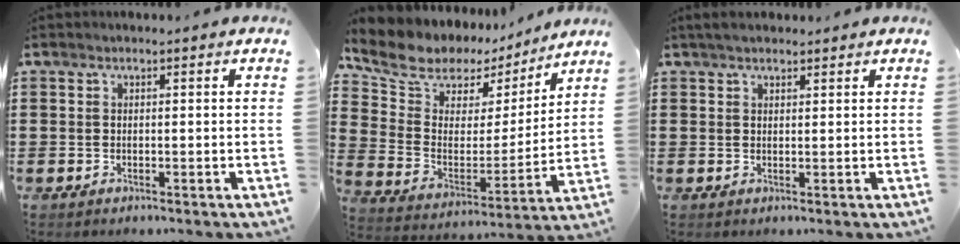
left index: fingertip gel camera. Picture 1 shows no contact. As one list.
[{"total": 7.3, "force": [6.0, 4.0, 1.2], "torque": [-0.069, -0.042, 0.105]}, {"total": 1.9, "force": [1.7, 0.7, 0.5], "torque": [-0.014, 0.006, 0.033]}]